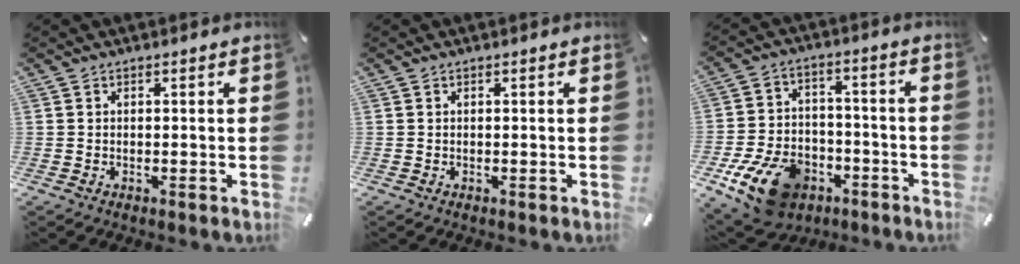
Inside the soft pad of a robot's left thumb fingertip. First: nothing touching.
{"total": 0.0}
{"total": 15.2, "force": [-8.4, 9.9, 8.0], "torque": [-0.127, 0.057, -0.138]}